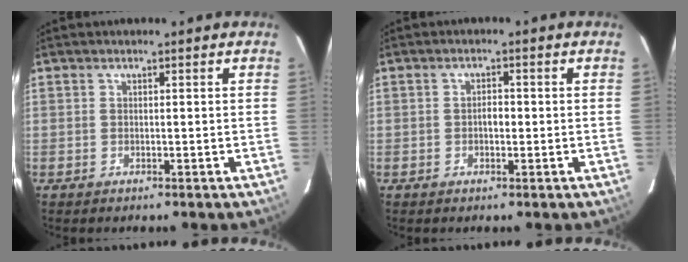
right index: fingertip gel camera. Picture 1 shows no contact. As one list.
[{"total": 1.7, "force": [-0.3, 0.8, 1.5], "torque": [-0.023, 0.004, -0.005]}]